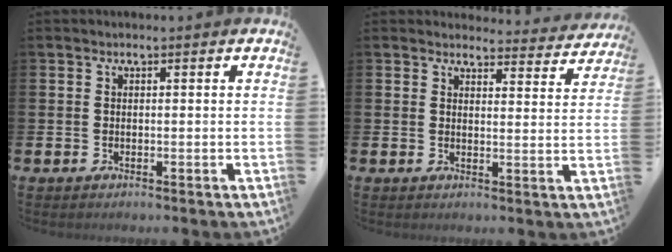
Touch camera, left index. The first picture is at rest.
{"total": 3.4, "force": [3.4, 0.7, 0.1], "torque": [0.008, -0.031, 0.054]}